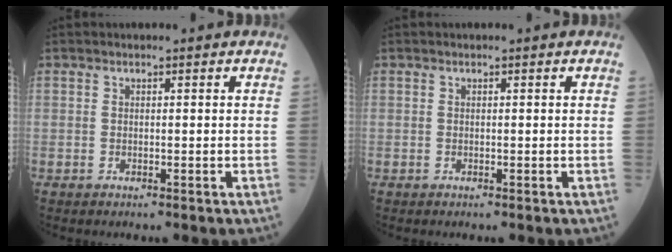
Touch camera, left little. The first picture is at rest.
{"total": 0.0}